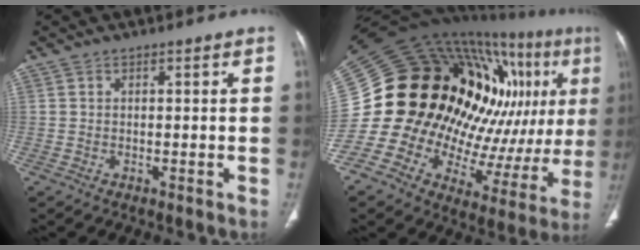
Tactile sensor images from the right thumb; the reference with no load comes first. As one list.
[{"total": 36.2, "force": [7.4, 18.0, 30.5], "torque": [-0.440, 0.058, 0.125]}]